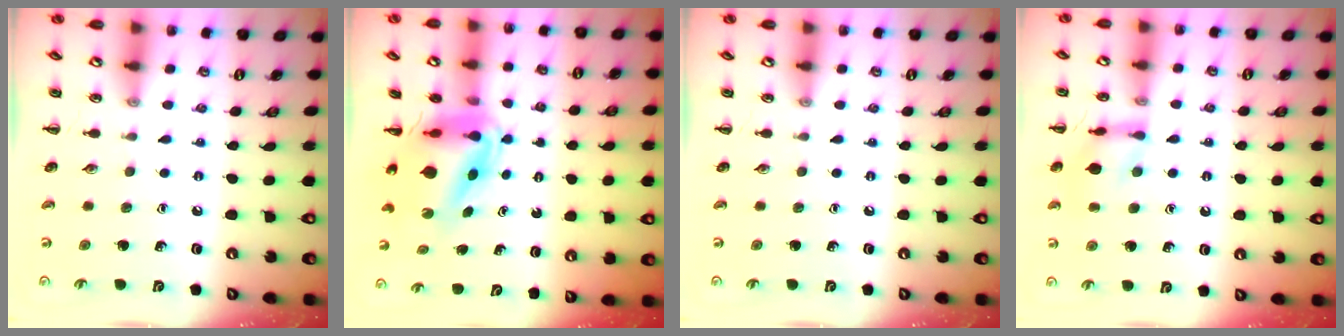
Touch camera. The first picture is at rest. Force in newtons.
{"total": 8.0, "press": 7.6, "slide": 2.6}
{"total": 0.0}
{"total": 10.0, "press": 10.0, "slide": 0.8}